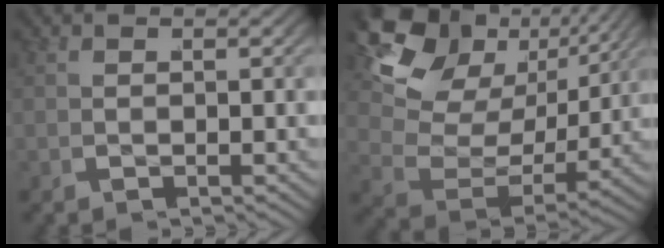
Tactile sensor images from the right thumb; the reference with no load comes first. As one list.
[{"total": 10.6, "force": [3.7, 6.6, 7.5], "torque": [-0.148, -0.007, 0.052]}]